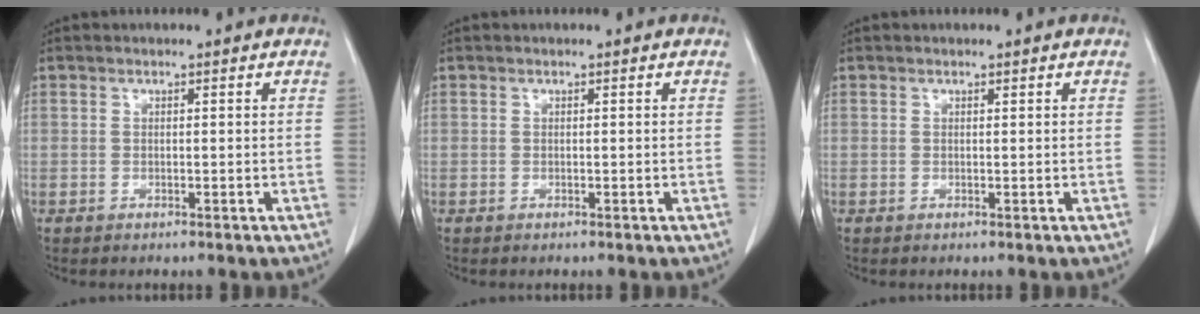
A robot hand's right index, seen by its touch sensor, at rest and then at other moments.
{"total": 0.0}
{"total": 0.0}